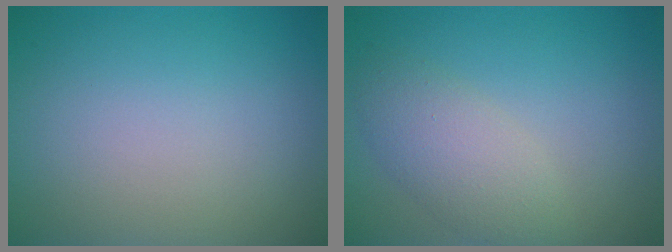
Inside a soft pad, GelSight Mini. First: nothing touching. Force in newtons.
{"total": 3.6, "press": 3.6, "slide": 0.2}